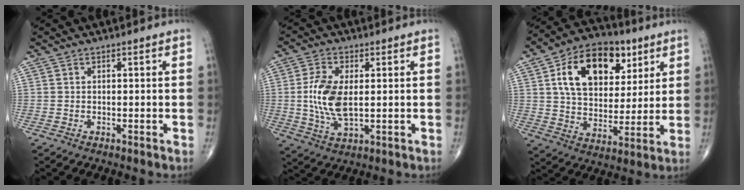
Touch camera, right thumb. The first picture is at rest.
{"total": 9.6, "force": [0.5, 4.8, 8.3], "torque": [-0.179, -0.009, 0.014]}
{"total": 19.1, "force": [7.2, 12.3, 12.7], "torque": [-0.173, -0.013, 0.120]}